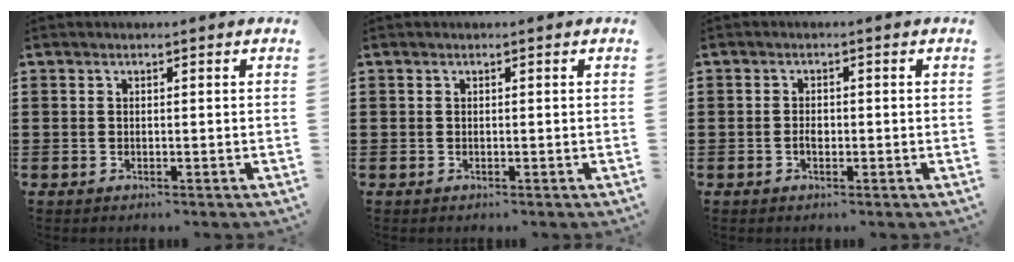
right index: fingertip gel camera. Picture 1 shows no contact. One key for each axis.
{"total": 0.0}
{"total": 1.3, "fx": -0.4, "fy": 0.7, "fz": 1.0, "tx": -0.020, "ty": 0.001, "tz": -0.008}